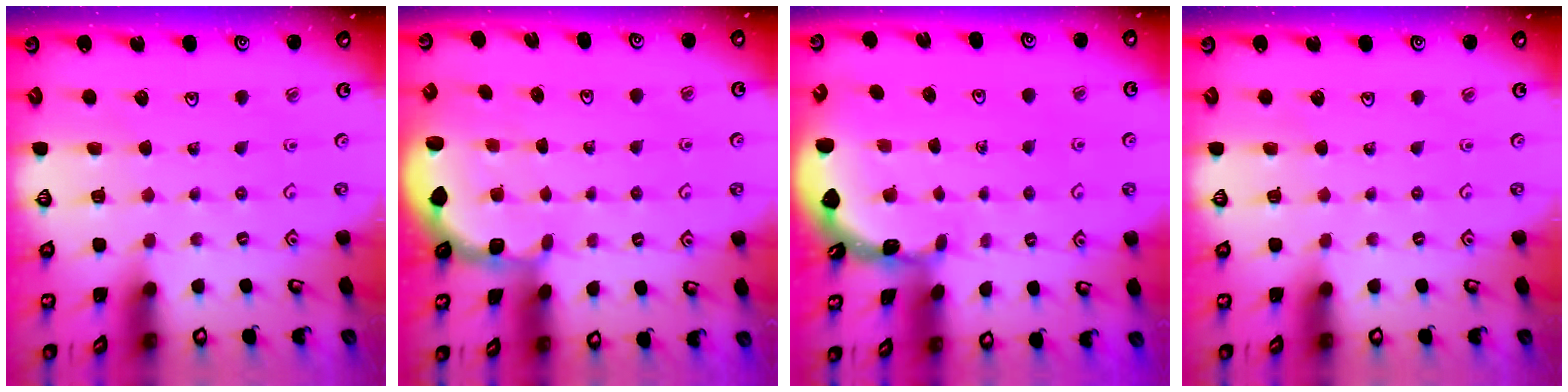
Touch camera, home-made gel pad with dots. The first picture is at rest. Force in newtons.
{"total": 1.9, "press": 1.8, "slide": 0.7}
{"total": 1.8, "press": 1.8, "slide": 0.1}
{"total": 0.0}